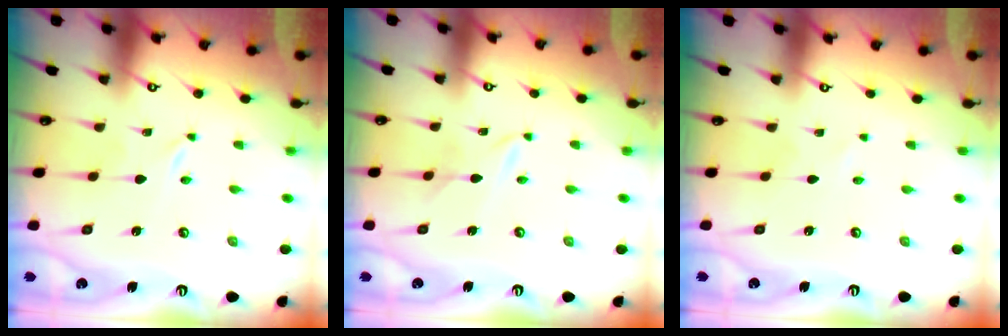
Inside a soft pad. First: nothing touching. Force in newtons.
{"total": 2.3, "press": 2.3, "slide": 0.2}
{"total": 0.0}